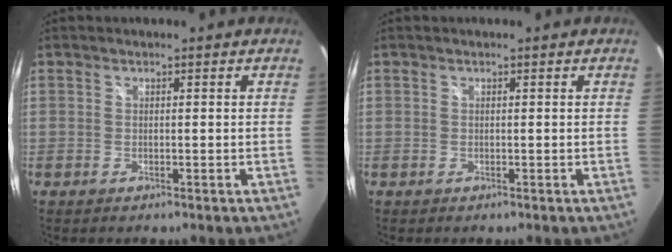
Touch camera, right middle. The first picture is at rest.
{"total": 0.0}